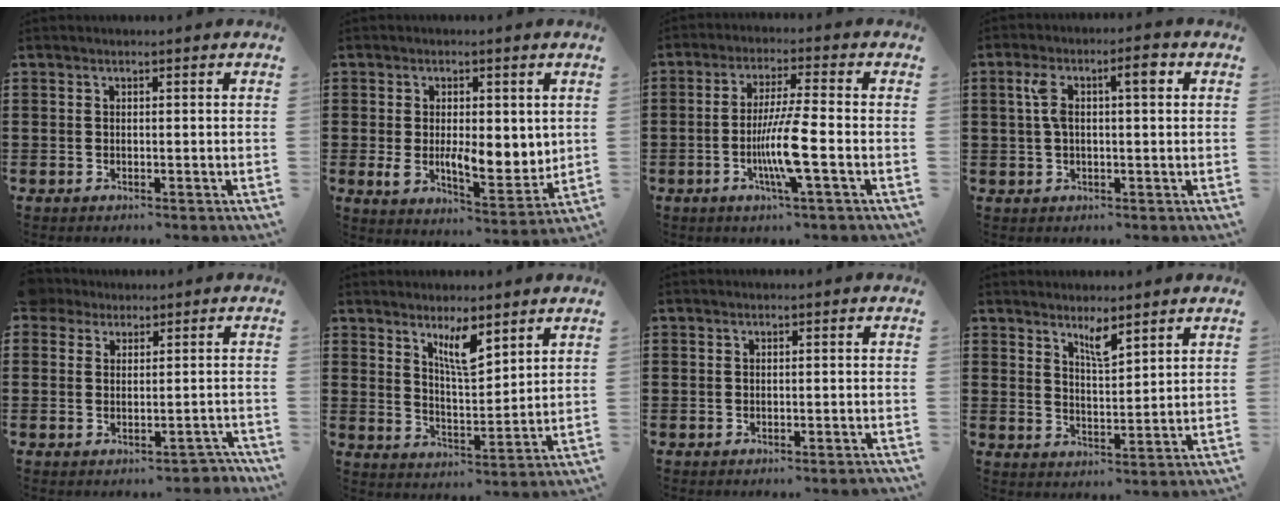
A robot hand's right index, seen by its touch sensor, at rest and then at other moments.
{"total": 7.5, "force": [0.0, 4.2, 6.2], "torque": [-0.095, 0.002, 0.000]}
{"total": 8.3, "force": [-2.4, 0.2, 7.9], "torque": [-0.152, -0.016, -0.047]}
{"total": 5.9, "force": [1.6, 1.8, 5.4], "torque": [-0.101, 0.008, 0.021]}
{"total": 2.4, "force": [0.1, 2.3, 0.7], "torque": [-0.023, 0.009, 0.002]}
{"total": 6.2, "force": [4.2, 1.6, 4.2], "torque": [-0.077, -0.011, 0.071]}
{"total": 0.7, "force": [-0.6, -0.1, 0.3], "torque": [-0.005, -0.002, -0.012]}
{"total": 3.8, "force": [3.0, 0.6, 2.2], "torque": [-0.042, -0.002, 0.052]}